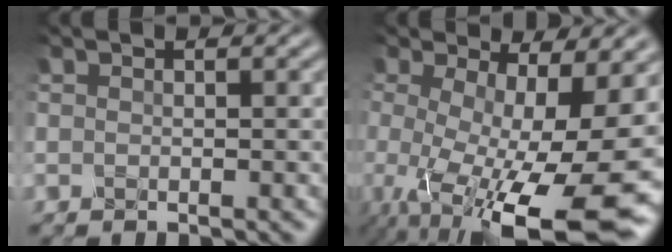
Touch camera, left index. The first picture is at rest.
{"total": 14.7, "force": [-3.7, 5.0, 13.3], "torque": [-0.223, -0.026, -0.047]}